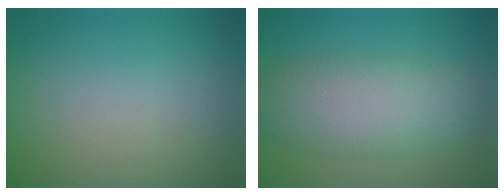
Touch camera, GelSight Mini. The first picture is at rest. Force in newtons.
{"total": 5.9, "press": 5.9, "slide": 0.4}